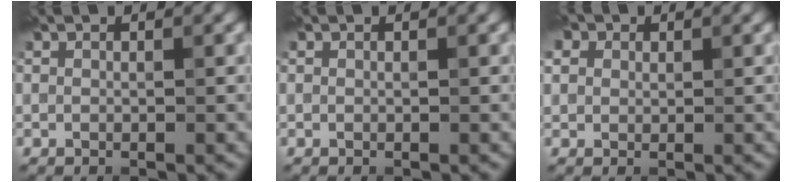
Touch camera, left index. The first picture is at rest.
{"total": 0.0}
{"total": 6.4, "force": [2.7, 4.8, 3.2], "torque": [-0.074, 0.032, 0.021]}